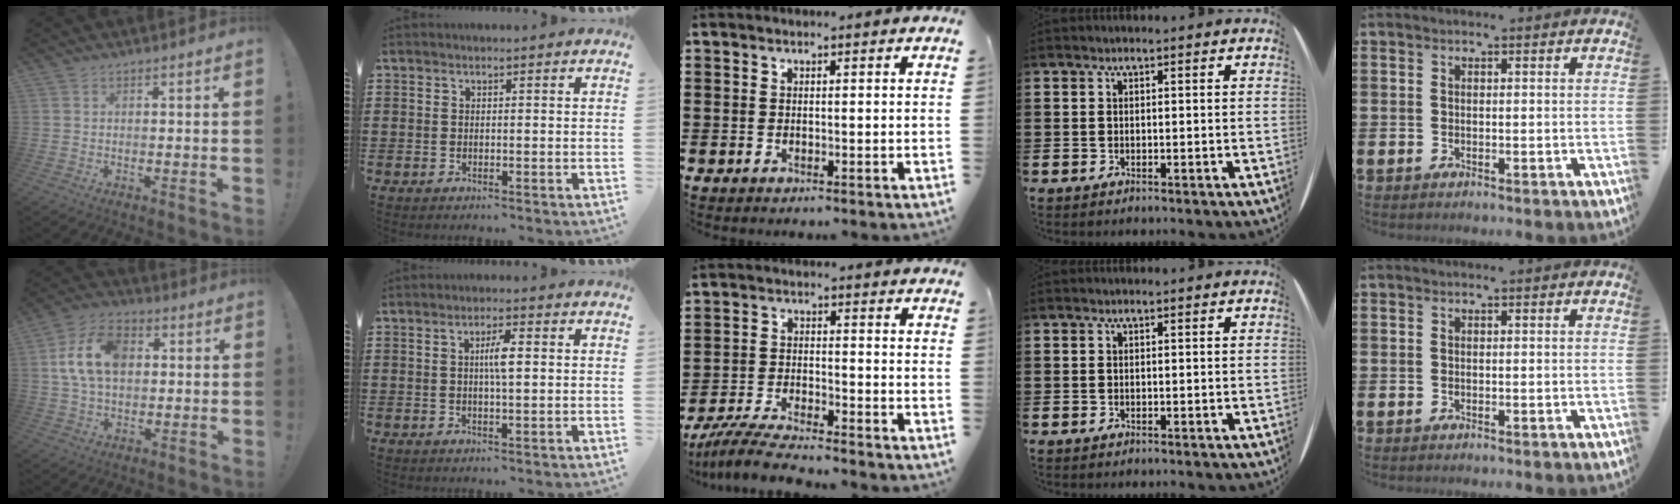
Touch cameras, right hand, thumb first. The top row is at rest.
{"thumb": {"total": 13.5, "force": [2.3, 9.1, 9.7], "torque": [-0.184, 0.012, 0.046]}, "index": {"total": 3.7, "force": [0.5, 0.8, 3.6], "torque": [-0.069, 0.003, 0.006]}, "middle": {"total": 5.6, "force": [-5.2, 0.3, 2.2], "torque": [-0.055, -0.011, -0.104]}}